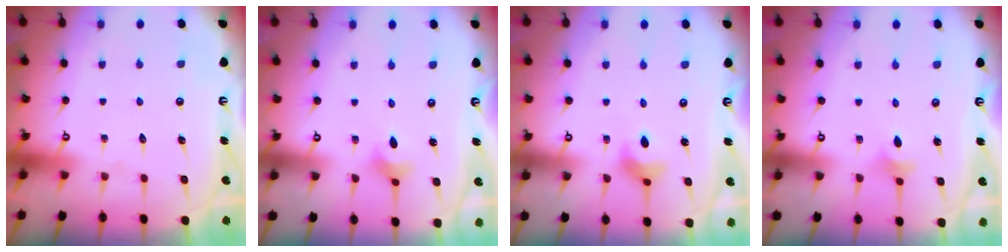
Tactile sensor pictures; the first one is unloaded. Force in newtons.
{"total": 2.9, "press": 2.9, "slide": 0.7}
{"total": 6.1, "press": 6.0, "slide": 1.1}
{"total": 3.2, "press": 3.1, "slide": 0.7}